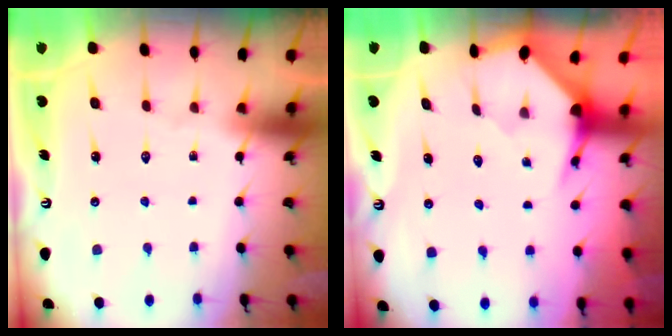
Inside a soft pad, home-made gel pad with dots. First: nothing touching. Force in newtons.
{"total": 3.6, "press": 3.6, "slide": 0.4}